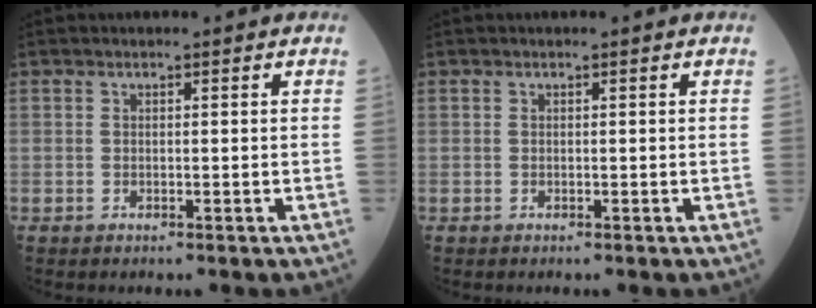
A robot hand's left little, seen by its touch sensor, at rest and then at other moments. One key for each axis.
{"total": 0.0}